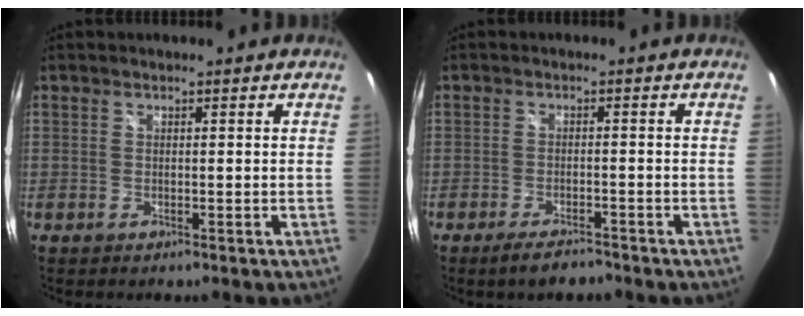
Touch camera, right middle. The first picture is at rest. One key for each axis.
{"total": 4.4, "fx": -3.5, "fy": 1.2, "fz": 2.3, "tx": -0.054, "ty": -0.008, "tz": -0.061}